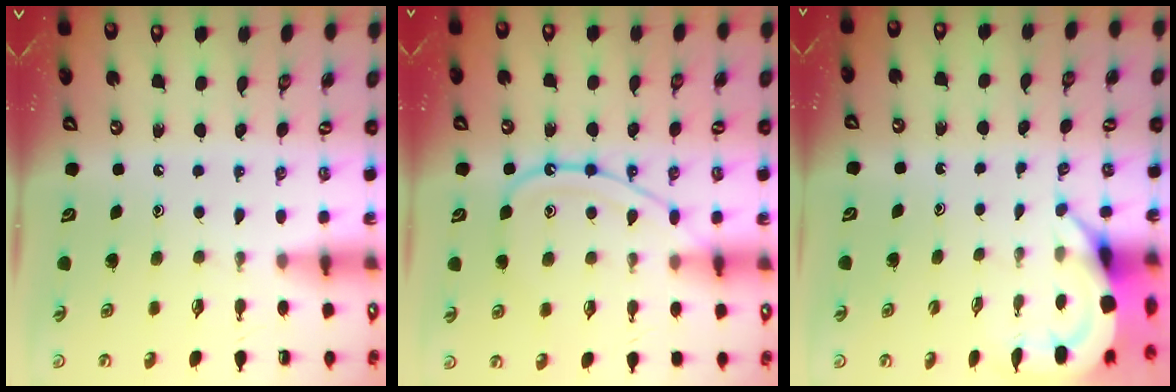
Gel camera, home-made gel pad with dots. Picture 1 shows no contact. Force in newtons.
{"total": 12.3, "press": 12.3, "slide": 1.1}
{"total": 3.9, "press": 3.9, "slide": 0.1}